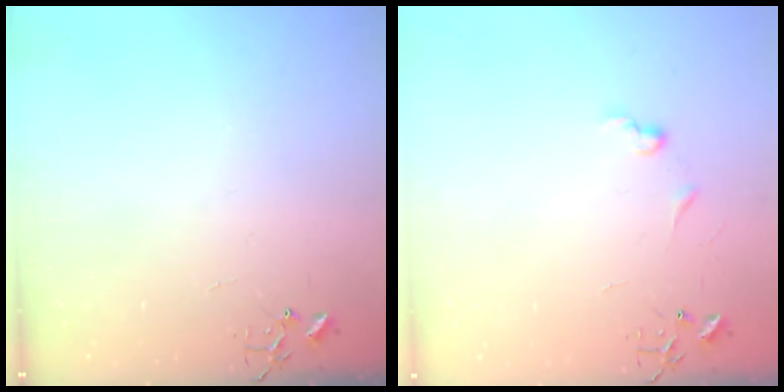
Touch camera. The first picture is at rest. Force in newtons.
{"total": 5.7, "press": 5.6, "slide": 0.8}